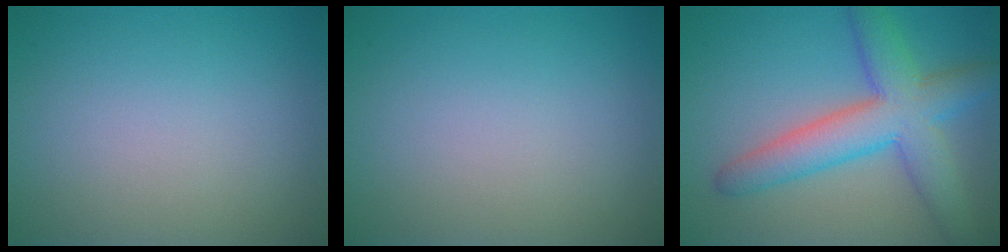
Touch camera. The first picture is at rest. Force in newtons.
{"total": 0.0}
{"total": 7.3, "press": 7.3, "slide": 0.3}